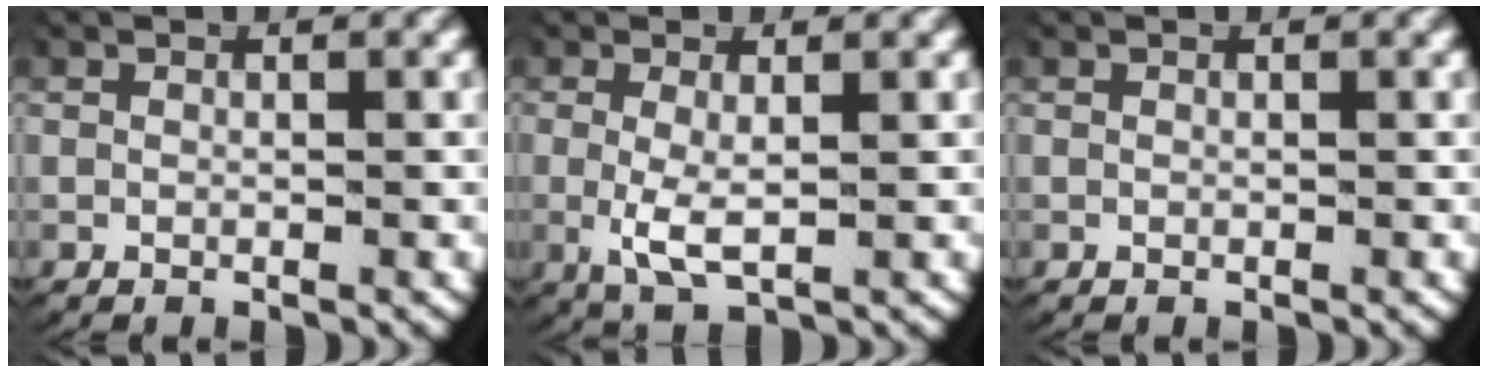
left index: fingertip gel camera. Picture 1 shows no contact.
{"total": 3.4, "force": [-0.4, 1.5, 3.0], "torque": [-0.075, -0.020, 0.004]}
{"total": 0.0}